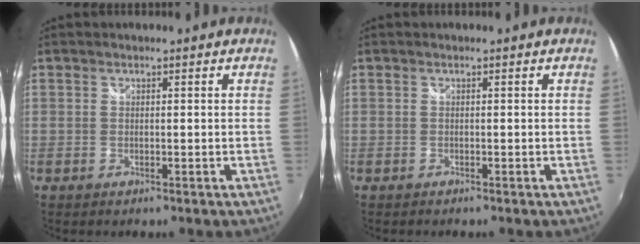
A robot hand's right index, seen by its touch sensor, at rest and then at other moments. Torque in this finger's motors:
{"motor_torque": [0.02, 0.09, 0.00, 0.00]}